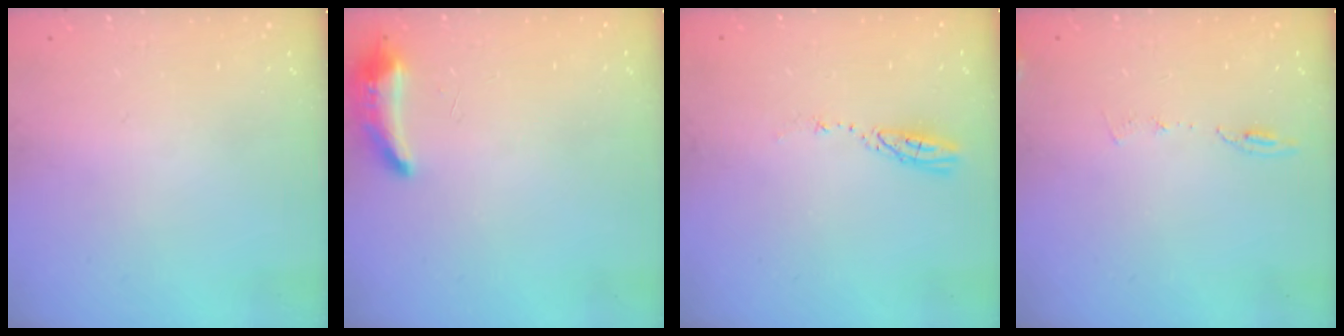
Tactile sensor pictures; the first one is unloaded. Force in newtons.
{"total": 8.3, "press": 8.1, "slide": 1.8}
{"total": 3.7, "press": 3.6, "slide": 0.3}
{"total": 6.4, "press": 6.2, "slide": 1.6}